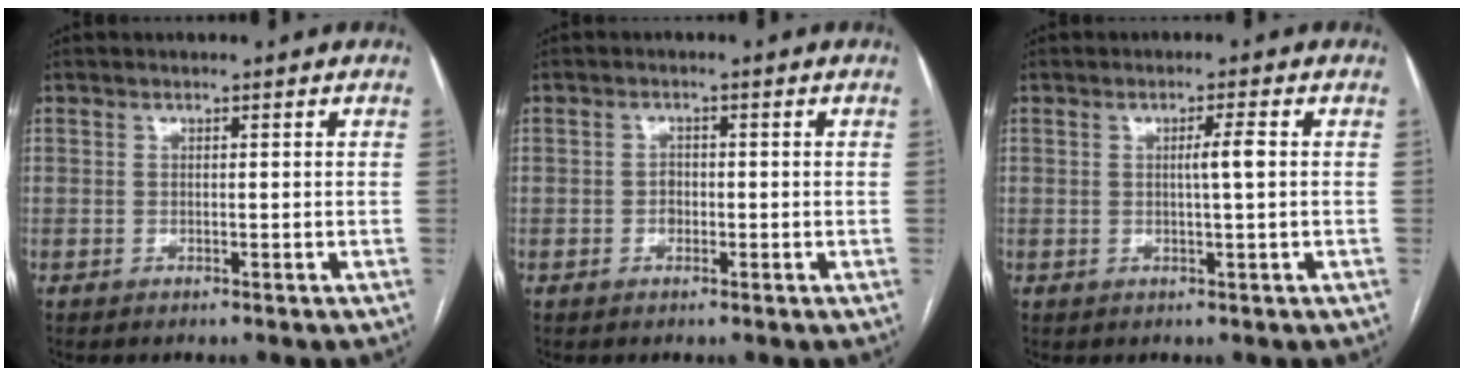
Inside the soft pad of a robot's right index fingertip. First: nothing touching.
{"total": 1.3, "force": [-0.3, 1.1, 0.7], "torque": [-0.006, 0.007, -0.004]}
{"total": 2.4, "force": [0.2, -0.3, 2.4], "torque": [-0.039, 0.000, 0.004]}